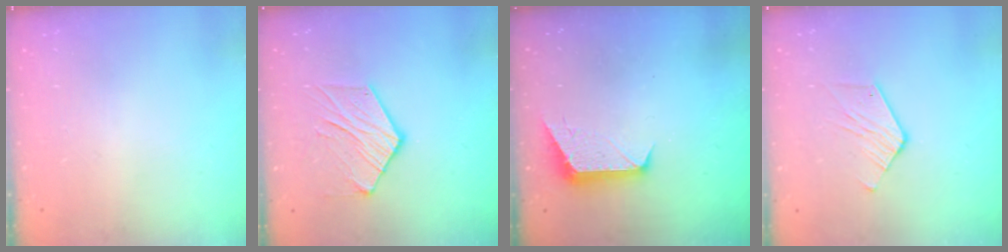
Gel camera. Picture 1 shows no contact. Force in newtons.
{"total": 10.0, "press": 10.0, "slide": 0.7}
{"total": 8.3, "press": 8.3, "slide": 0.5}
{"total": 6.6, "press": 6.6, "slide": 0.2}